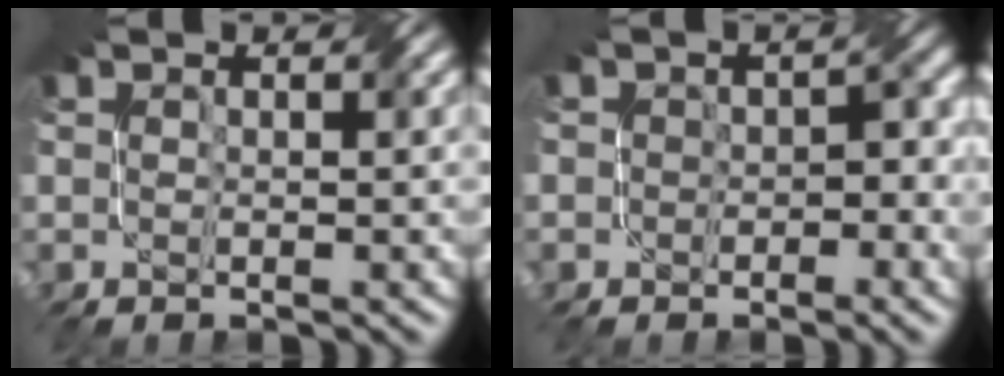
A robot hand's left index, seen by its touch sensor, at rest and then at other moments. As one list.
[{"total": 2.2, "force": [-0.9, 1.6, 1.3], "torque": [-0.010, 0.003, -0.010]}]